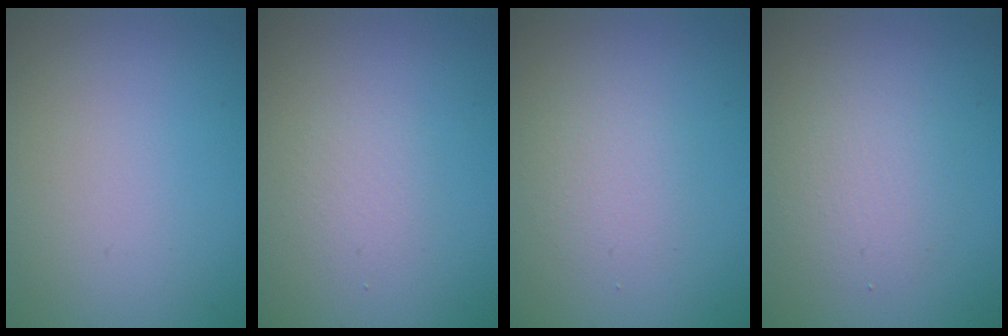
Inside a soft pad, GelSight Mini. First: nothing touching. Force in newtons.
{"total": 1.4, "press": 1.4, "slide": 0.1}
{"total": 1.9, "press": 1.9, "slide": 0.0}
{"total": 2.5, "press": 2.5, "slide": 0.2}